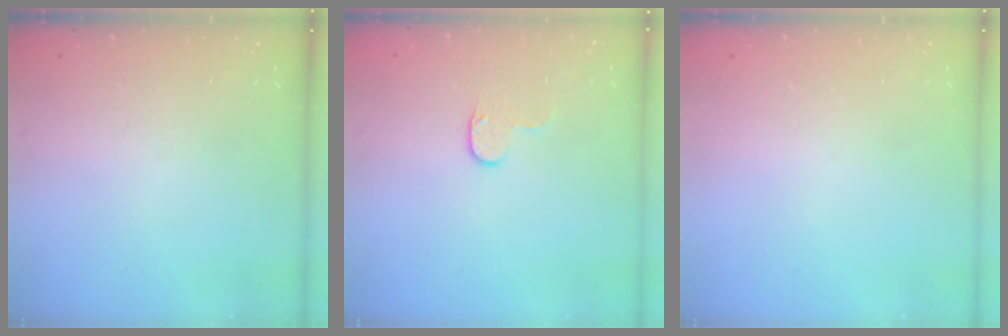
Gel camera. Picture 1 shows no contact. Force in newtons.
{"total": 5.1, "press": 5.1, "slide": 0.5}
{"total": 0.0}